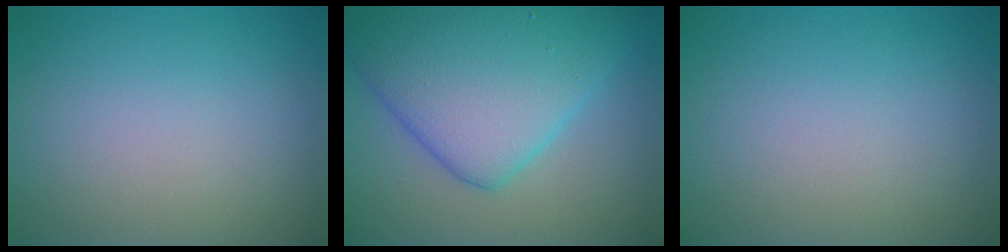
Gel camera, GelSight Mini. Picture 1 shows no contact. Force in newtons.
{"total": 9.9, "press": 9.9, "slide": 0.3}
{"total": 0.0}